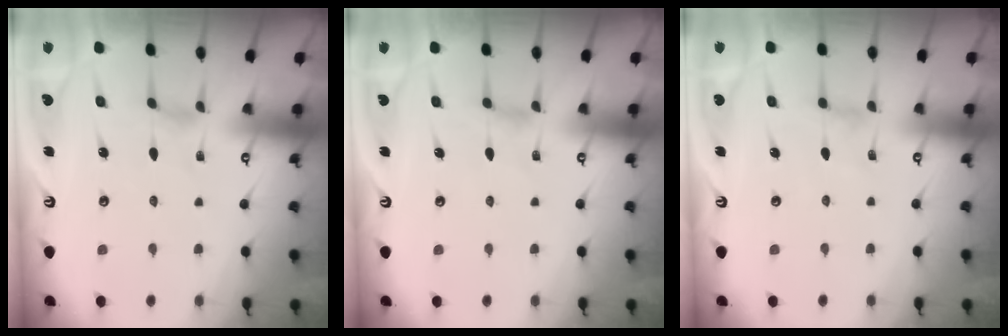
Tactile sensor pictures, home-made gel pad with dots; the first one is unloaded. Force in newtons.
{"total": 1.3, "press": 1.3, "slide": 0.4}
{"total": 0.0}